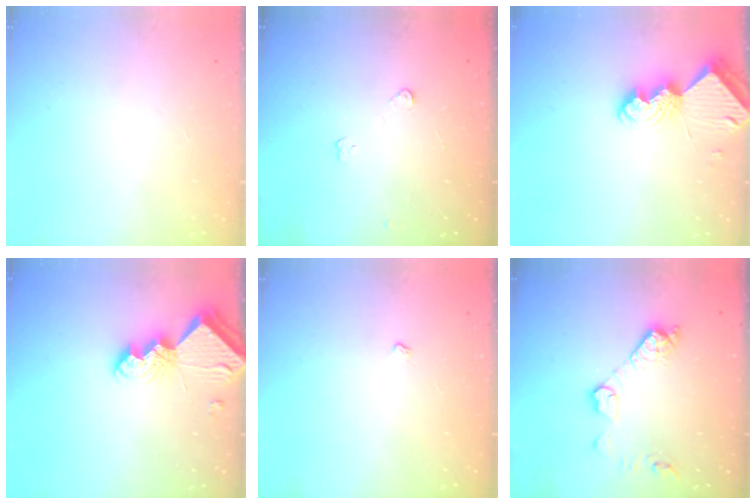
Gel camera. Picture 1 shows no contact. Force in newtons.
{"total": 3.3, "press": 3.3, "slide": 0.5}
{"total": 8.7, "press": 8.7, "slide": 0.7}
{"total": 7.8, "press": 7.8, "slide": 0.8}
{"total": 3.2, "press": 3.2, "slide": 0.5}
{"total": 10.9, "press": 10.9, "slide": 0.7}